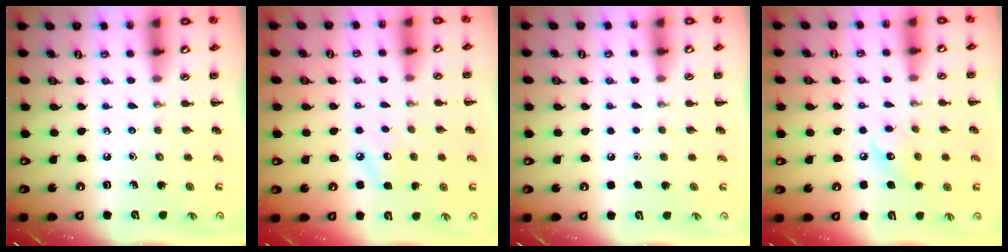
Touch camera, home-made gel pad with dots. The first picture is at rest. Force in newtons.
{"total": 4.2, "press": 4.0, "slide": 1.3}
{"total": 1.7, "press": 1.7, "slide": 0.1}
{"total": 7.3, "press": 7.2, "slide": 1.0}